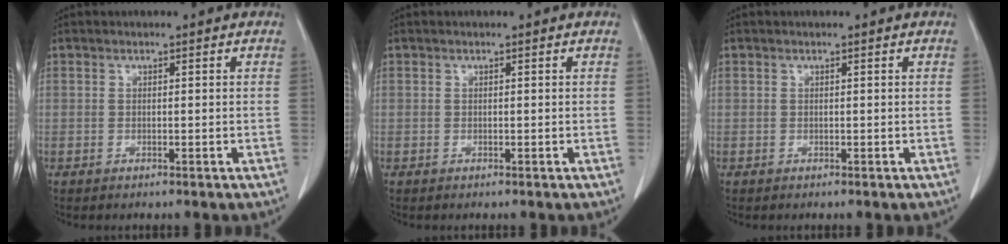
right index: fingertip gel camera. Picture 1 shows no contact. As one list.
[{"total": 0.0}, {"total": 0.0}]